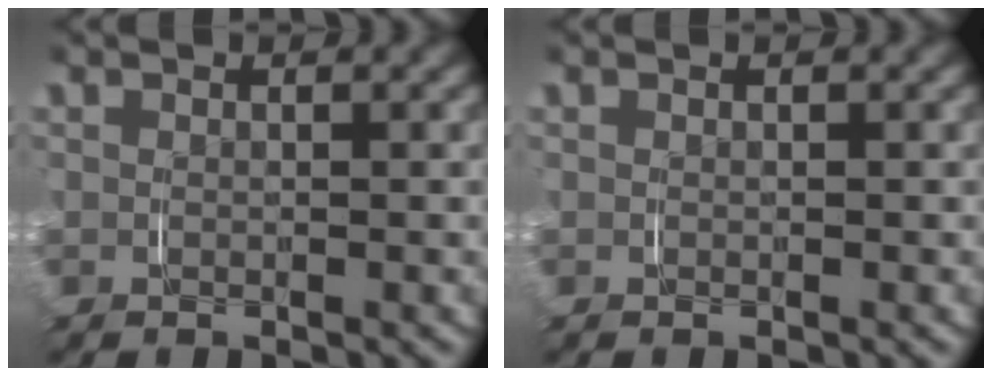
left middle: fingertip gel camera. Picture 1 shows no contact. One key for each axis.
{"total": 0.0}